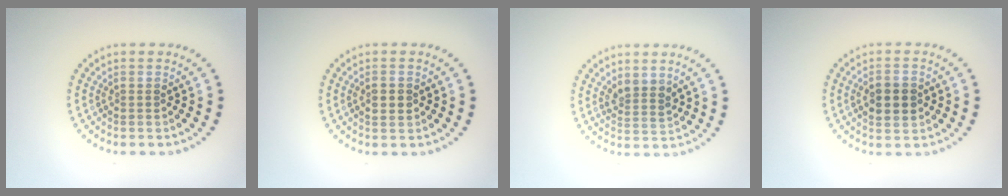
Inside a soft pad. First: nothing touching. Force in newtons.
{"total": 1.4, "press": 1.4, "slide": 0.2}
{"total": 2.1, "press": 1.7, "slide": 1.3}
{"total": 3.7, "press": 3.7, "slide": 0.2}